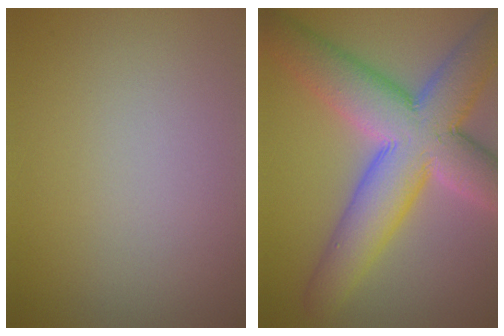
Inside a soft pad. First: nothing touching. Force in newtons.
{"total": 11.5, "press": 11.5, "slide": 0.5}